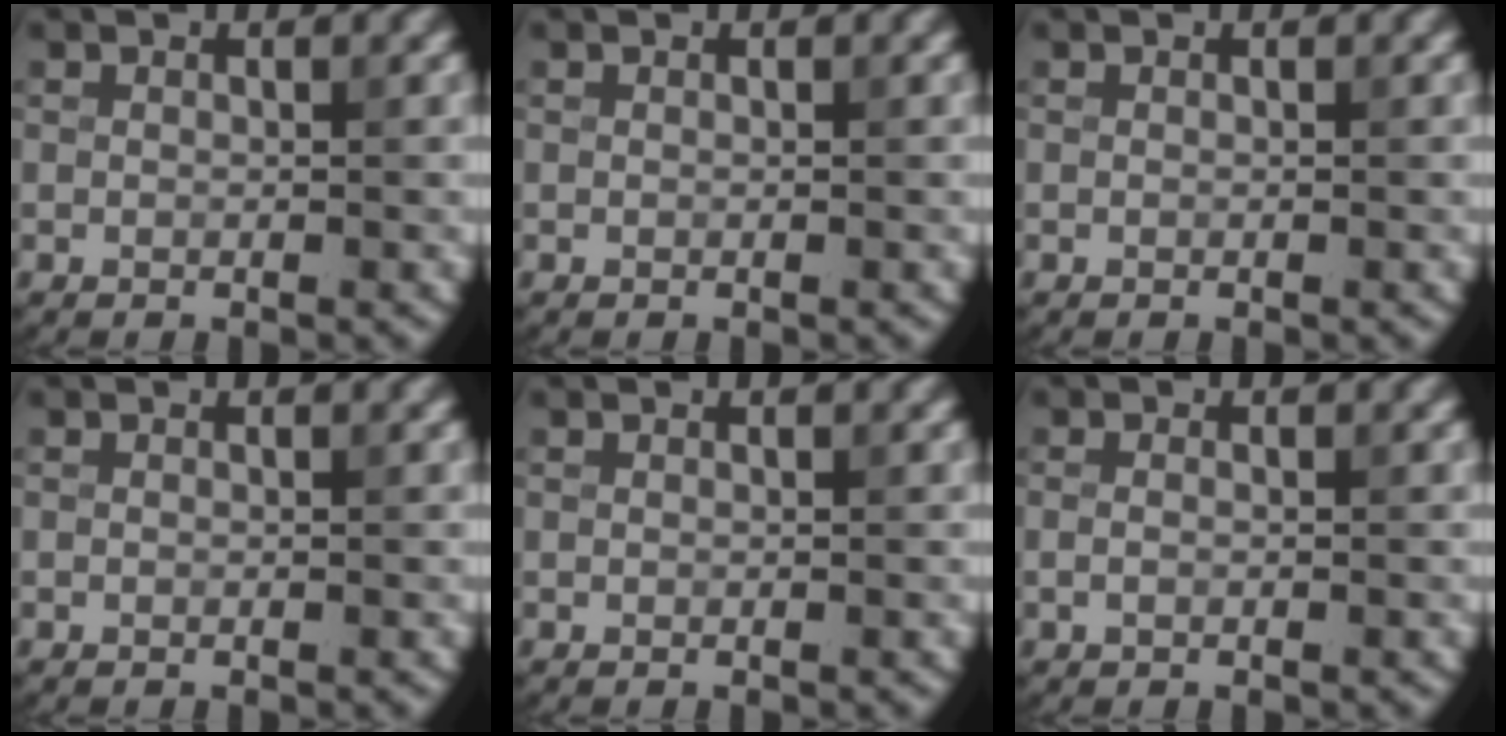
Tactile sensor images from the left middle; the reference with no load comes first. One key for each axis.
{"total": 0.0}
{"total": 0.0}
{"total": 0.0}
{"total": 0.0}
{"total": 0.7, "fx": -0.2, "fy": 0.3, "fz": 0.6, "tx": -0.015, "ty": -0.002, "tz": -0.007}